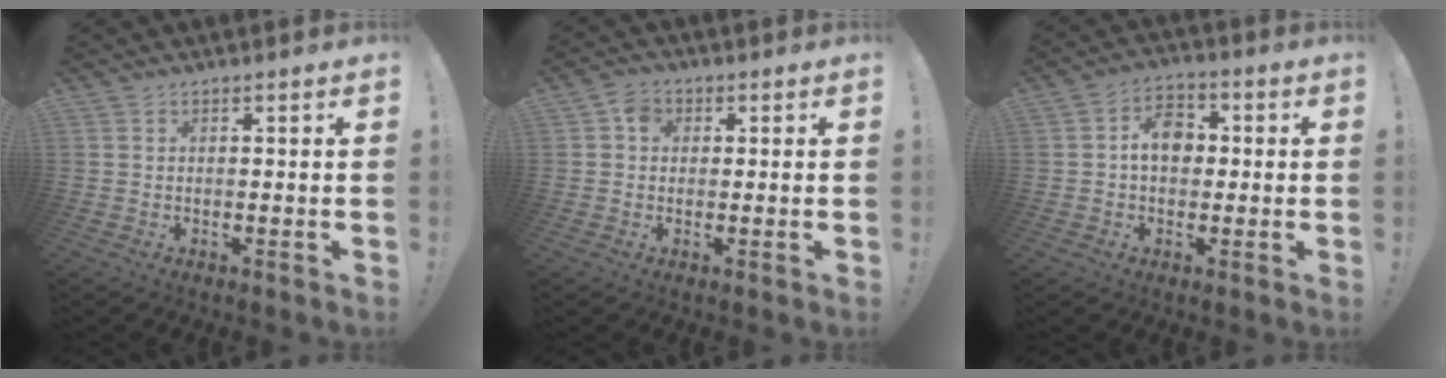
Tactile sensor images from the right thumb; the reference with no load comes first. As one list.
[{"total": 3.9, "force": [0.5, 3.1, 2.2], "torque": [-0.037, 0.010, 0.012]}, {"total": 8.7, "force": [0.6, 6.5, 5.9], "torque": [-0.081, 0.013, 0.012]}]